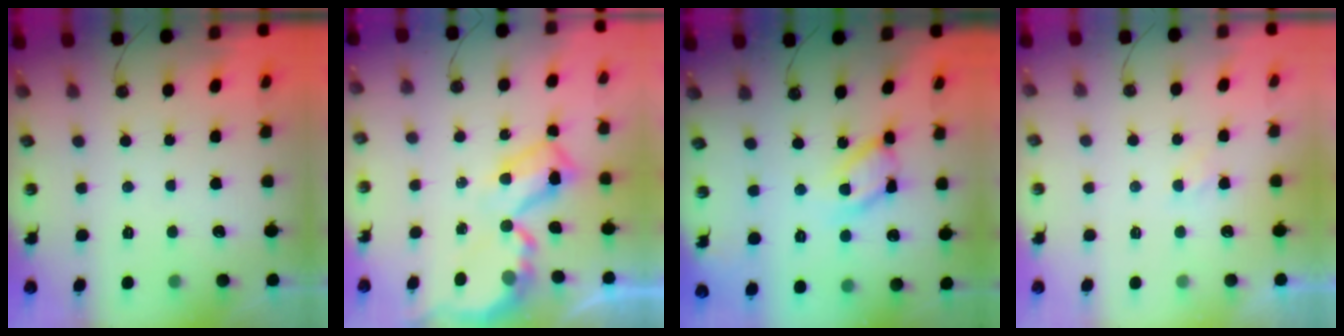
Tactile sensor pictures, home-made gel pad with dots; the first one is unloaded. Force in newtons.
{"total": 8.2, "press": 8.2, "slide": 0.7}
{"total": 13.7, "press": 13.7, "slide": 1.1}
{"total": 3.2, "press": 3.1, "slide": 0.4}